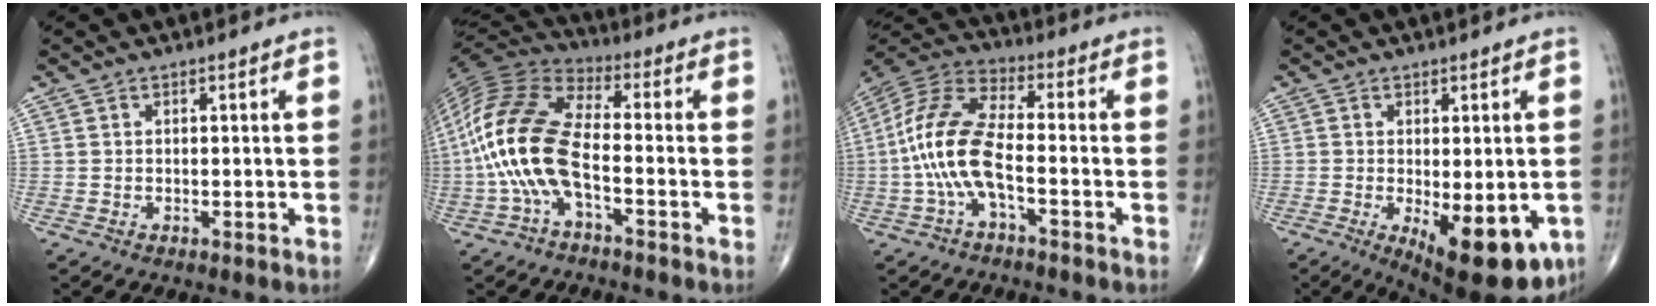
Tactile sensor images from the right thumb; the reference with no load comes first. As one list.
[{"total": 16.9, "force": [-3.8, 7.3, 14.8], "torque": [-0.321, 0.034, -0.080]}, {"total": 13.2, "force": [-2.8, 4.9, 12.0], "torque": [-0.268, 0.037, -0.062]}, {"total": 14.6, "force": [-4.9, 6.0, 12.4], "torque": [-0.140, -0.017, -0.053]}]